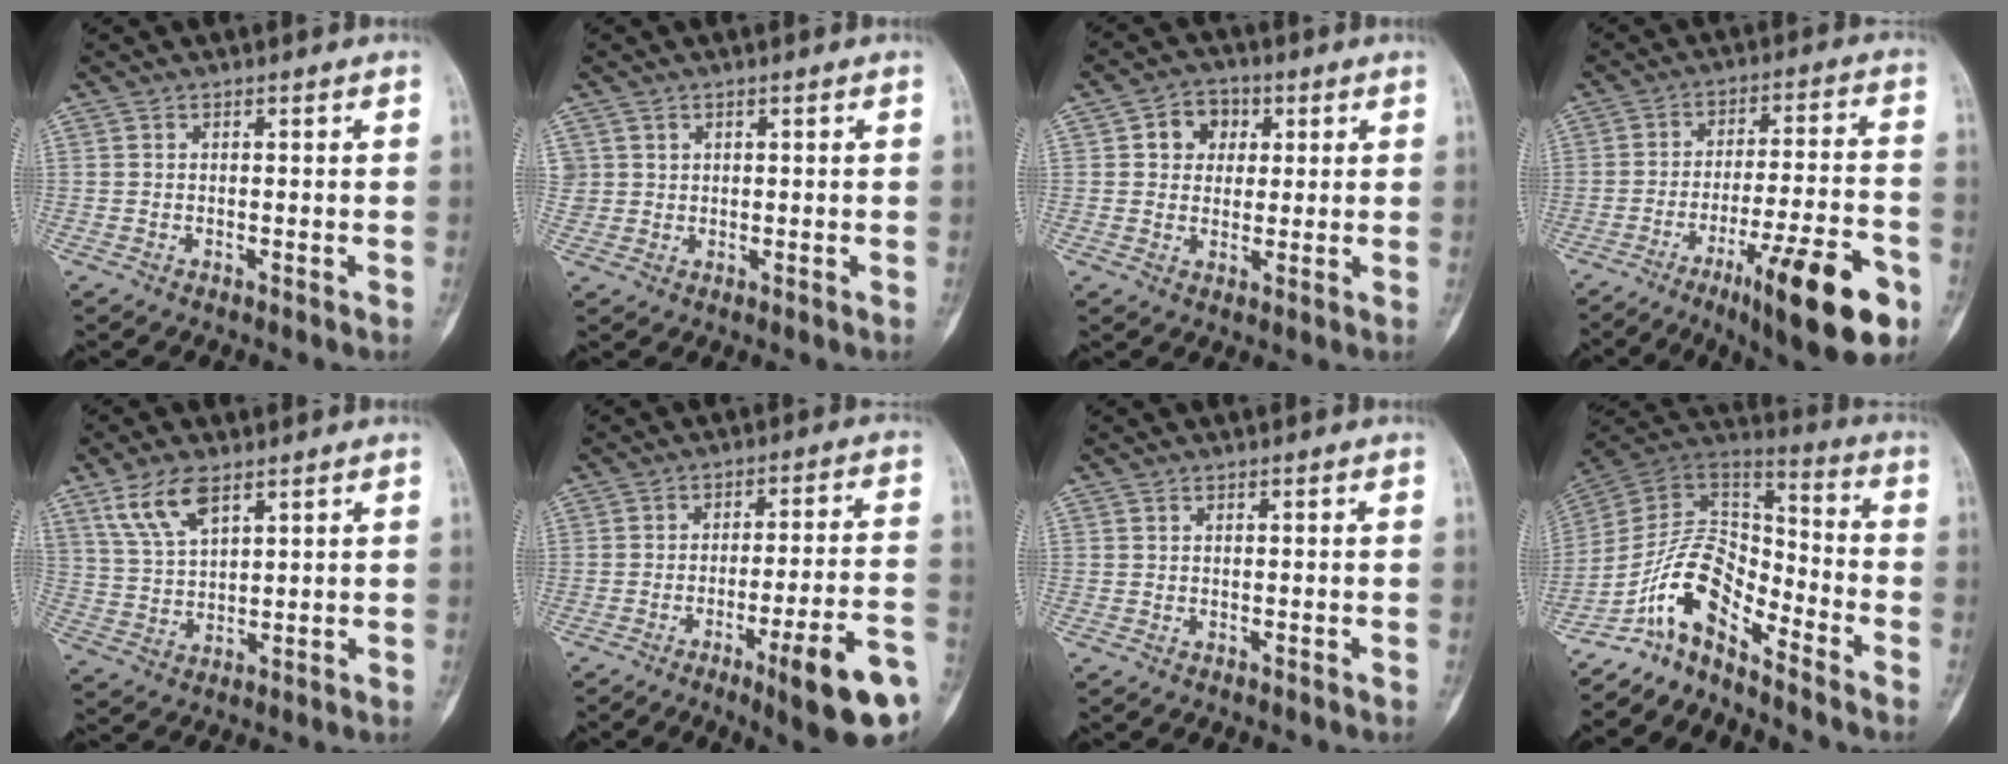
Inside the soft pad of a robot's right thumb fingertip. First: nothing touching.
{"total": 1.8, "force": [0.8, 1.7, 0.0], "torque": [0.018, -0.003, 0.010]}
{"total": 6.4, "force": [1.8, 5.4, 2.9], "torque": [-0.010, 0.001, 0.022]}
{"total": 19.2, "force": [-9.4, 4.0, 16.2], "torque": [-0.227, 0.042, -0.136]}
{"total": 8.4, "force": [5.2, 3.6, 5.6], "torque": [-0.104, -0.021, 0.110]}
{"total": 15.0, "force": [-7.1, 2.1, 13.0], "torque": [-0.157, 0.028, -0.092]}
{"total": 0.0}
{"total": 12.6, "force": [-8.7, 5.5, 7.2], "torque": [-0.115, 0.101, -0.171]}